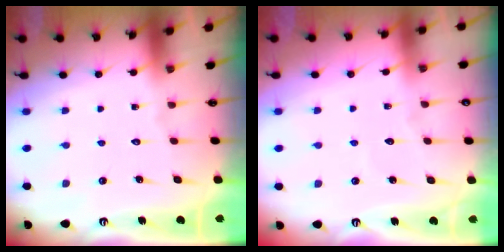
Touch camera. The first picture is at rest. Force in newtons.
{"total": 2.3, "press": 2.2, "slide": 0.3}